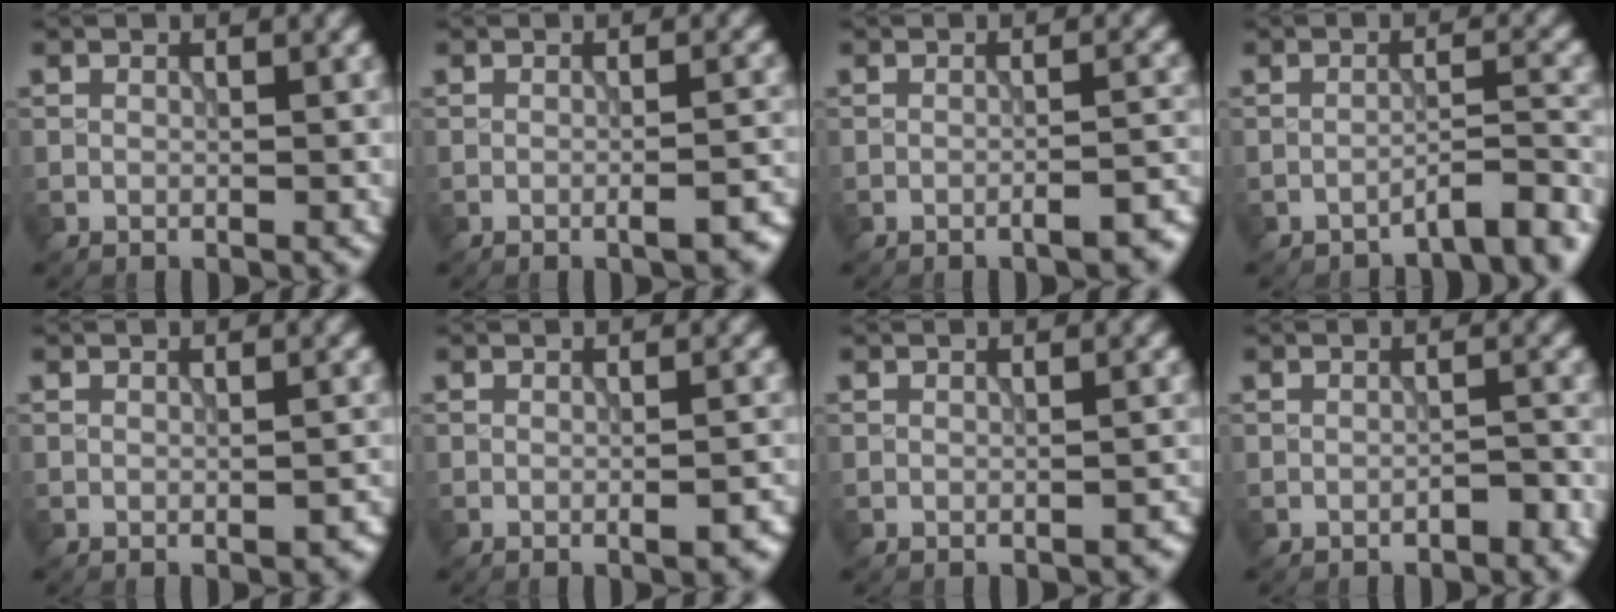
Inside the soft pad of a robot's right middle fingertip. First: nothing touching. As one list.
[{"total": 3.0, "force": [-1.5, 0.9, 2.5], "torque": [-0.031, 0.001, -0.021]}, {"total": 3.0, "force": [-1.8, 0.8, 2.3], "torque": [-0.025, 0.004, -0.029]}, {"total": 3.6, "force": [-3.0, 0.6, 1.8], "torque": [-0.020, 0.011, -0.048]}, {"total": 1.7, "force": [-0.7, 0.7, 1.4], "torque": [-0.020, 0.000, -0.006]}, {"total": 2.5, "force": [-1.1, 0.8, 2.1], "torque": [-0.030, 0.000, -0.013]}, {"total": 1.1, "force": [-0.9, 0.4, 0.4], "torque": [-0.004, 0.001, -0.011]}, {"total": 1.3, "force": [-0.9, 0.4, 0.9], "torque": [-0.011, 0.006, -0.016]}]